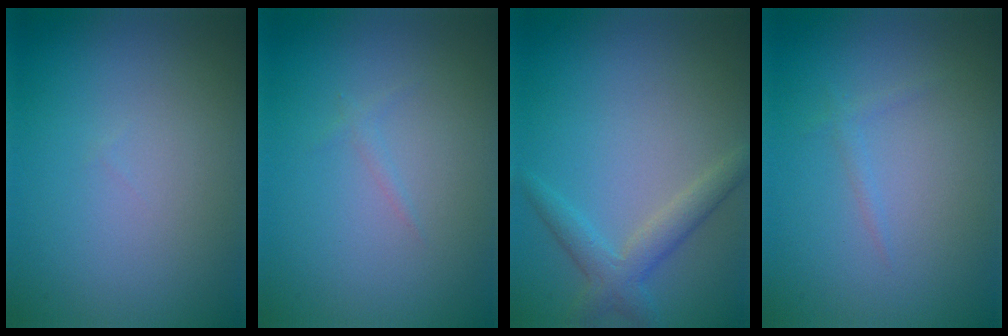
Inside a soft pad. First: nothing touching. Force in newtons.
{"total": 0.6, "press": 0.6, "slide": 0.1}
{"total": 2.8, "press": 2.8, "slide": 0.1}
{"total": 0.8, "press": 0.8, "slide": 0.0}